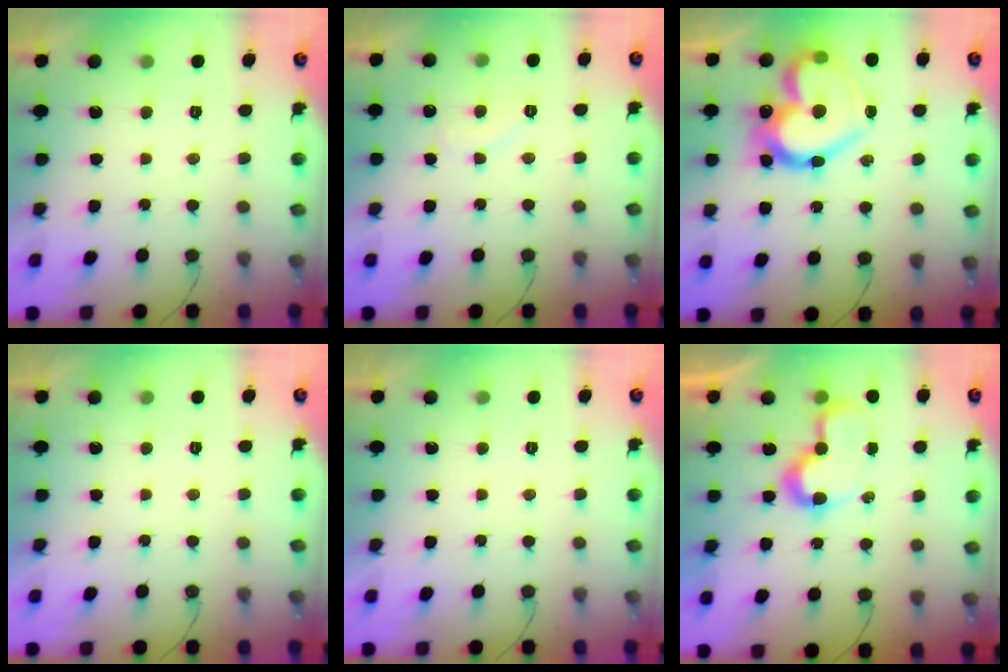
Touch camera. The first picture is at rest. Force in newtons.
{"total": 6.0, "press": 6.0, "slide": 0.5}
{"total": 23.8, "press": 23.8, "slide": 1.8}
{"total": 1.8, "press": 1.8, "slide": 0.0}
{"total": 1.9, "press": 1.9, "slide": 0.1}
{"total": 7.6, "press": 7.6, "slide": 0.2}